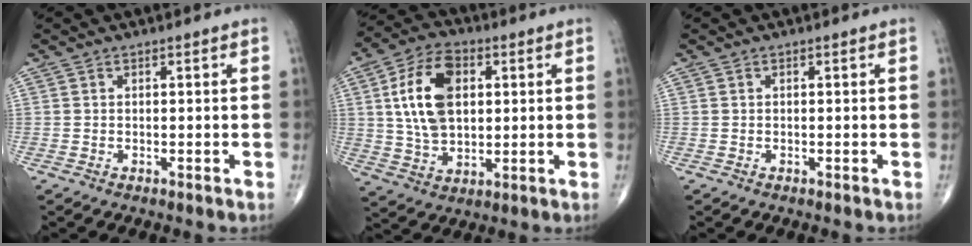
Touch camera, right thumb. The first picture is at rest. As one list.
[{"total": 14.2, "force": [2.9, 8.8, 10.8], "torque": [-0.183, 0.002, 0.052]}, {"total": 0.0}]